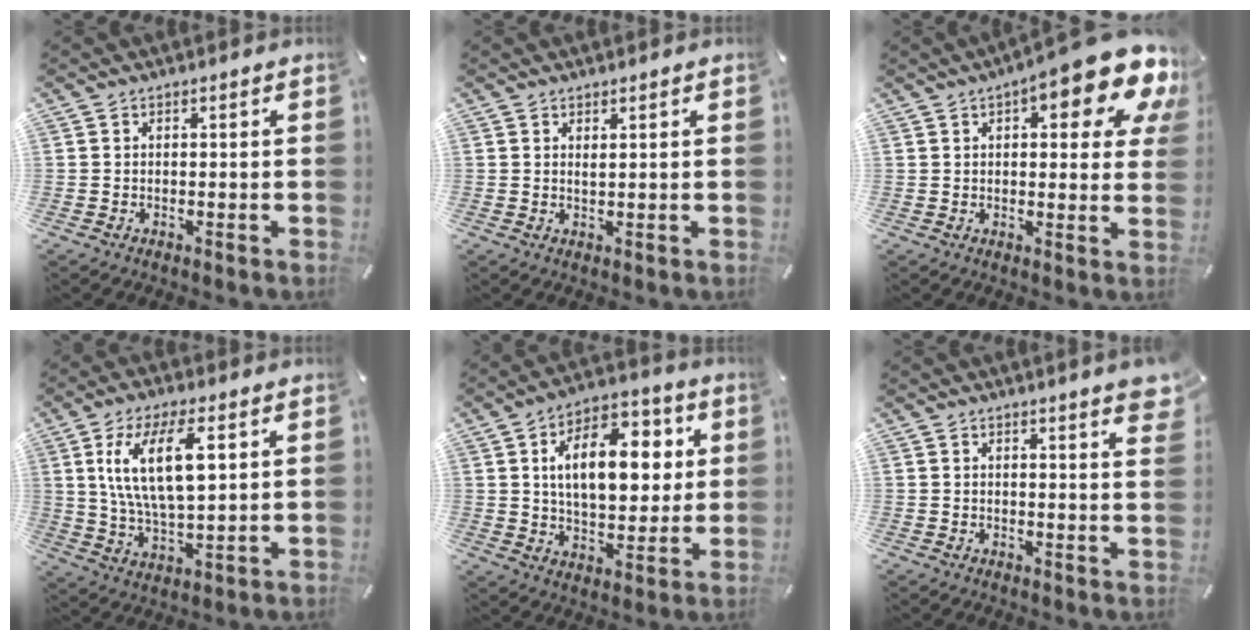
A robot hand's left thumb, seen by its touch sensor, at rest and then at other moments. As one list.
[{"total": 1.0, "force": [0.7, 0.1, 0.7], "torque": [-0.015, -0.001, 0.012]}, {"total": 16.0, "force": [8.7, 5.2, 12.4], "torque": [-0.166, -0.055, 0.140]}, {"total": 14.1, "force": [5.3, 5.6, 11.8], "torque": [-0.236, 0.000, 0.087]}, {"total": 16.7, "force": [4.4, 9.5, 13.0], "torque": [-0.188, 0.003, 0.071]}, {"total": 4.3, "force": [3.0, 0.2, 3.0], "torque": [-0.049, -0.017, 0.050]}]